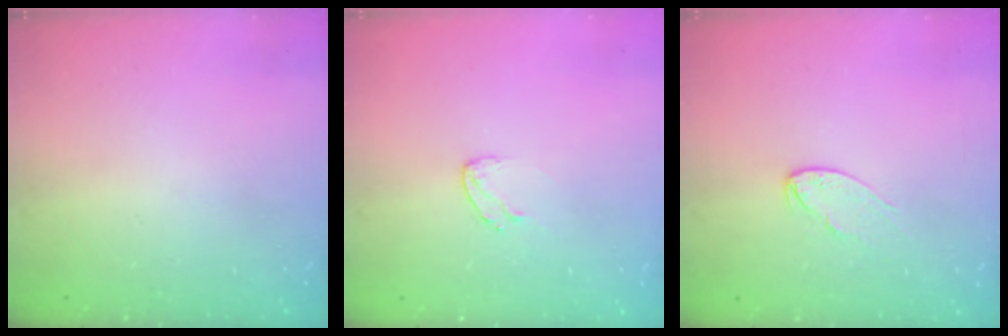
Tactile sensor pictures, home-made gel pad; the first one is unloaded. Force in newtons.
{"total": 4.4, "press": 4.4, "slide": 0.4}
{"total": 5.4, "press": 5.3, "slide": 0.5}